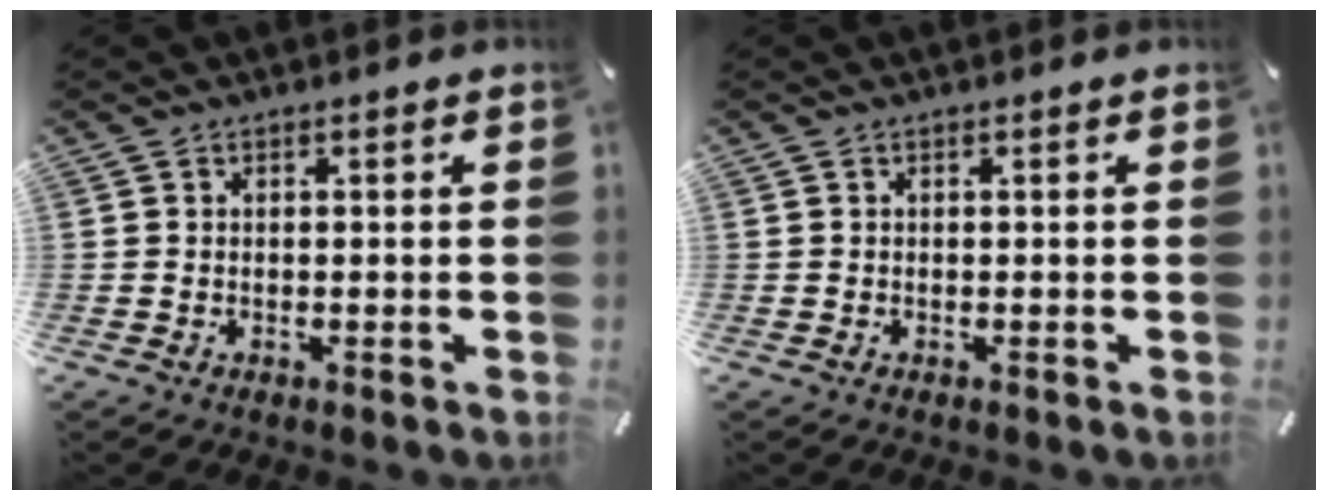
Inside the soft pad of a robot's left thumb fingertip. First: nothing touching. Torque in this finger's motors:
{"motor_torque": [0.00, 0.00, -0.05, 0.05, -0.02]}